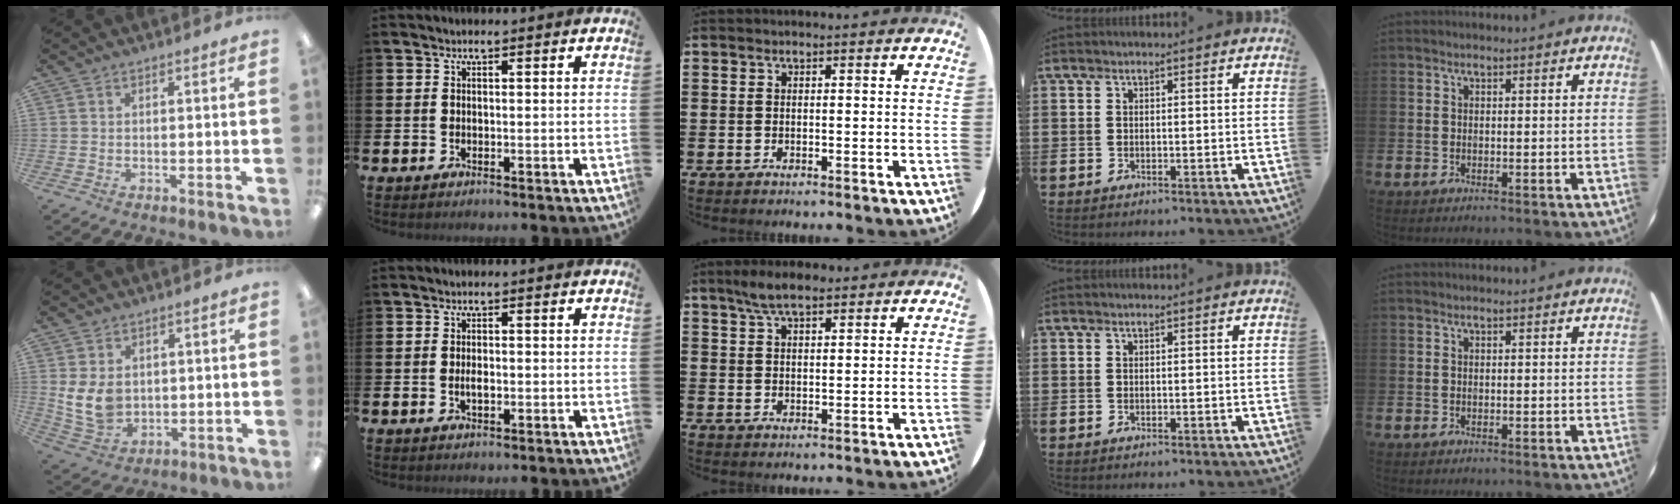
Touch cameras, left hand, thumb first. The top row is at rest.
{"thumb": {"total": 8.6, "force": [1.5, 6.6, 5.3], "torque": [-0.121, -0.006, 0.029]}, "index": {"total": 1.6, "force": [-0.2, 0.8, 1.4], "torque": [-0.020, 0.000, -0.006]}, "middle": {"total": 4.4, "force": [3.3, 1.4, 2.5], "torque": [-0.048, 0.001, 0.059]}}